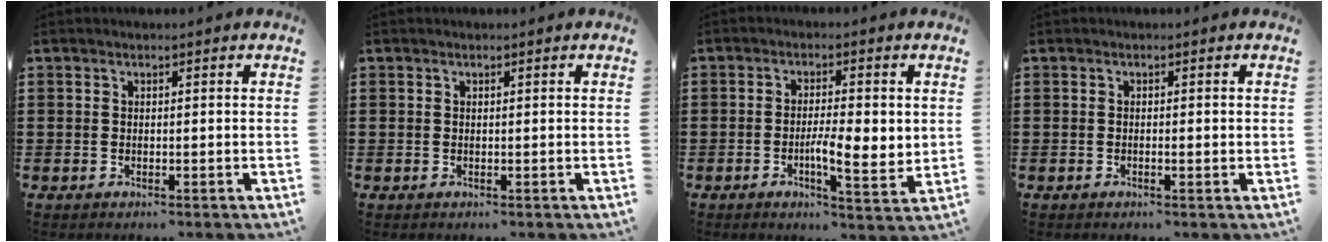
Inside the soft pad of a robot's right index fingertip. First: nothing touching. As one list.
[{"total": 0.0}, {"total": 5.7, "force": [-0.6, 1.7, 5.4], "torque": [-0.087, 0.001, -0.014]}, {"total": 0.7, "force": [-0.2, 0.1, 0.7], "torque": [-0.011, -0.002, -0.003]}]